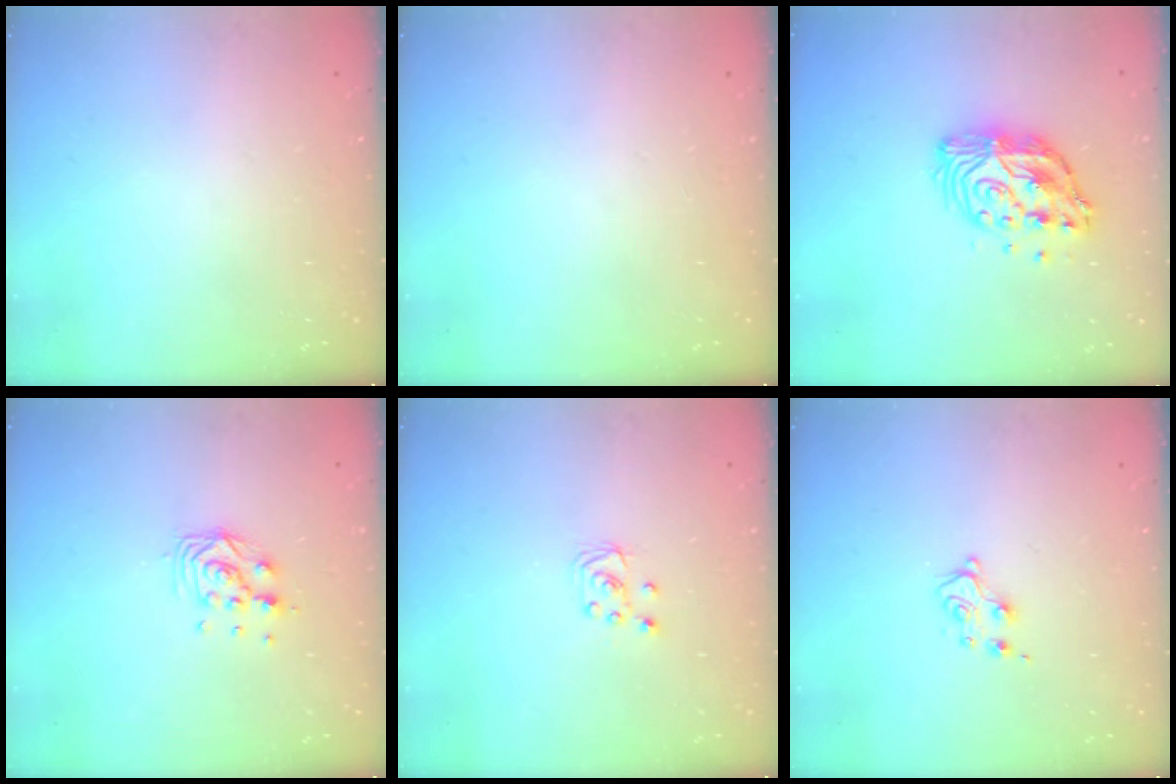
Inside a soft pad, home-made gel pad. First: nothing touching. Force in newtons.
{"total": 0.0}
{"total": 12.6, "press": 12.6, "slide": 1.0}
{"total": 8.4, "press": 8.3, "slide": 0.8}
{"total": 4.2, "press": 4.2, "slide": 0.3}
{"total": 5.4, "press": 5.4, "slide": 0.7}